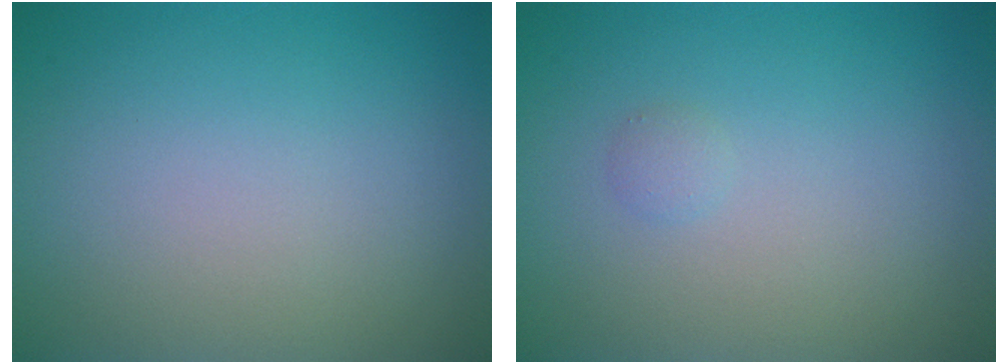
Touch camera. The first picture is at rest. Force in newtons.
{"total": 0.6, "press": 0.6, "slide": 0.0}